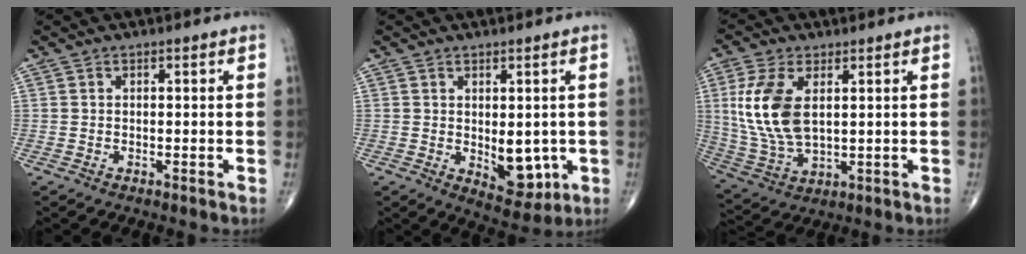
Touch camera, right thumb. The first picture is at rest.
{"total": 7.5, "force": [-0.8, 4.2, 6.1], "torque": [-0.053, -0.016, 0.005]}
{"total": 12.9, "force": [2.8, 6.8, 10.6], "torque": [-0.227, -0.012, 0.065]}